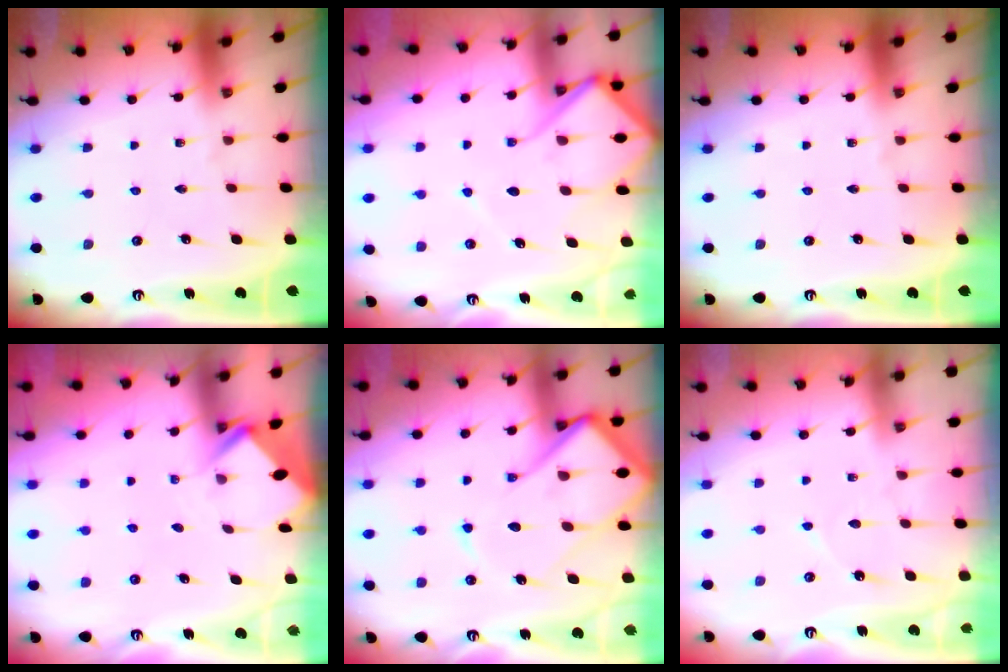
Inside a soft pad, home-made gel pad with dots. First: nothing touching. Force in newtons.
{"total": 10.7, "press": 10.6, "slide": 1.1}
{"total": 0.0}
{"total": 2.7, "press": 2.7, "slide": 0.2}
{"total": 17.7, "press": 17.6, "slide": 1.8}
{"total": 4.1, "press": 4.1, "slide": 0.4}